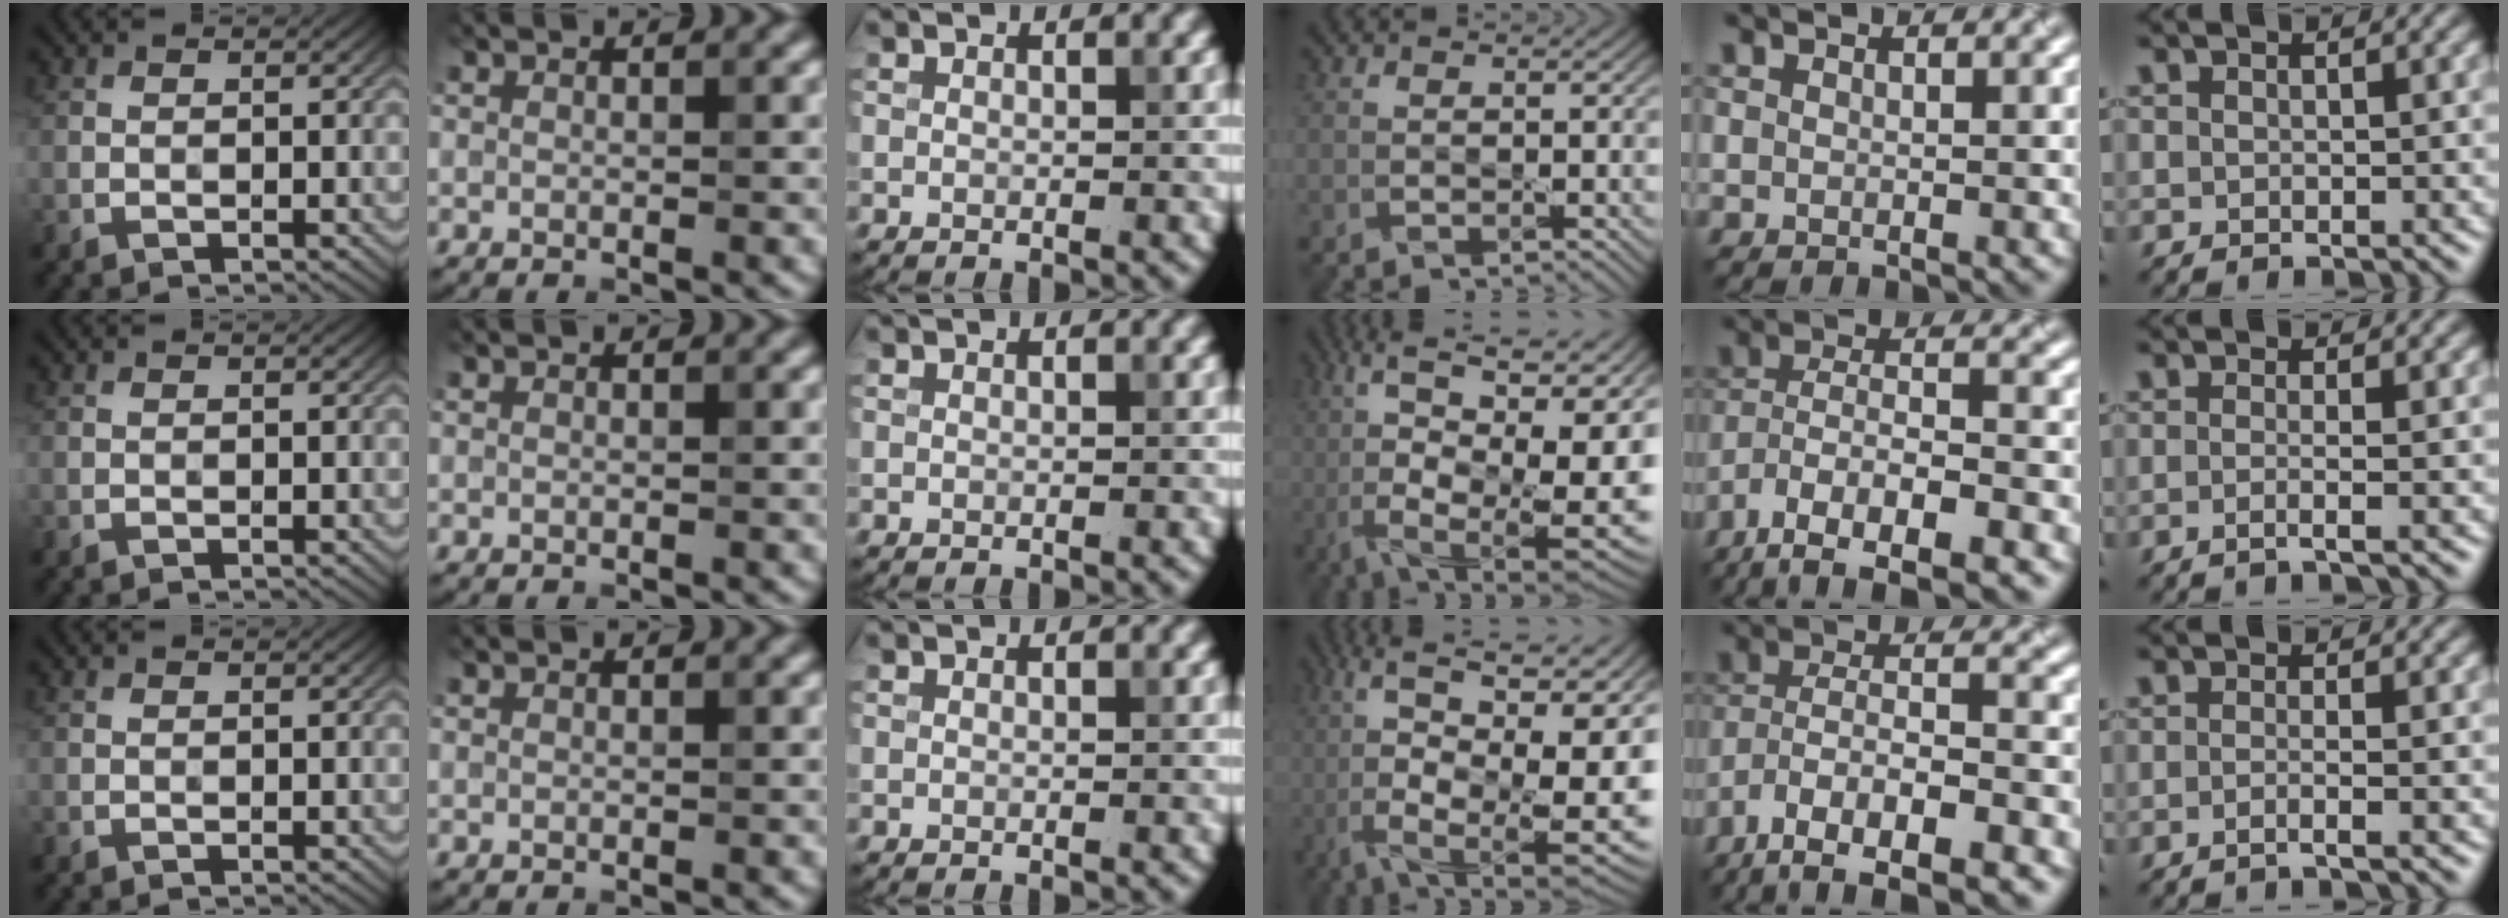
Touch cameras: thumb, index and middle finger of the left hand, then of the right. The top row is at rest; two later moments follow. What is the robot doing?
{"motion": "squeeze", "object": "bubble wrap"}